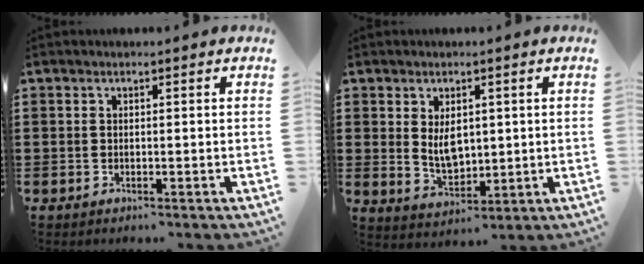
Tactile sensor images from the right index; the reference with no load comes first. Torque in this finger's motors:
{"motor_torque": [0.19, 0.75, -0.01, 0.00]}